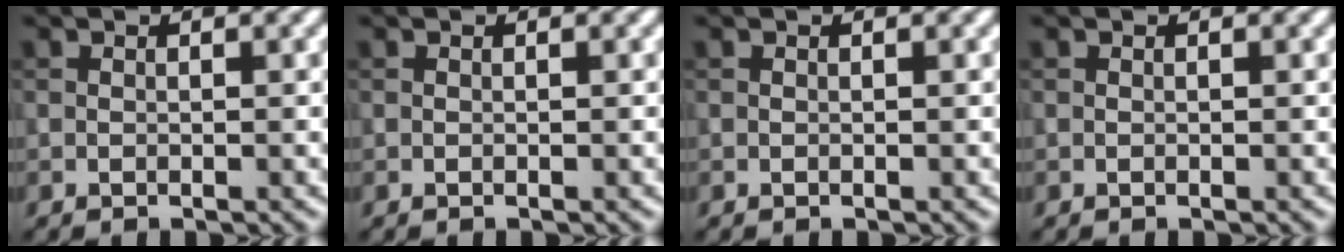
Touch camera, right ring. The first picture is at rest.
{"total": 0.0}
{"total": 0.0}
{"total": 0.0}